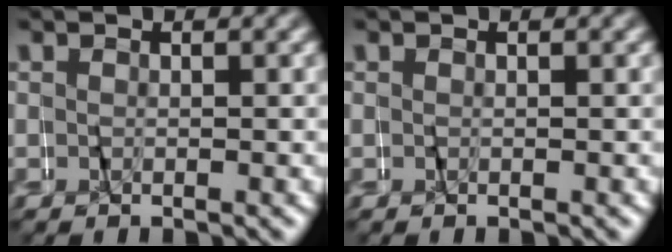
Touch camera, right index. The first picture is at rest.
{"total": 0.0}